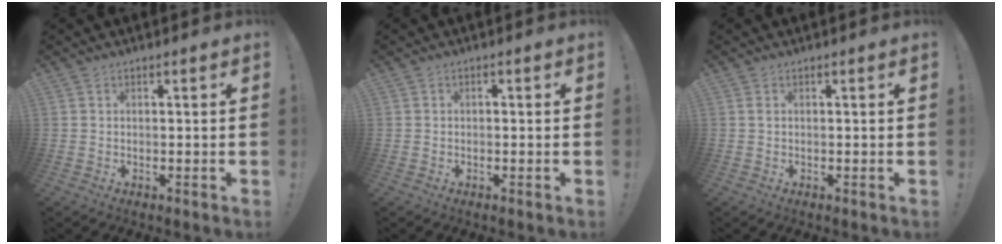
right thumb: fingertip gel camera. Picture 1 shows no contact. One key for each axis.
{"total": 0.5, "fx": -0.4, "fy": 0.2, "fz": 0.1, "tx": -0.002, "ty": 0.002, "tz": -0.008}
{"total": 0.7, "fx": 0.1, "fy": 0.2, "fz": 0.7, "tx": -0.013, "ty": 0.003, "tz": 0.002}